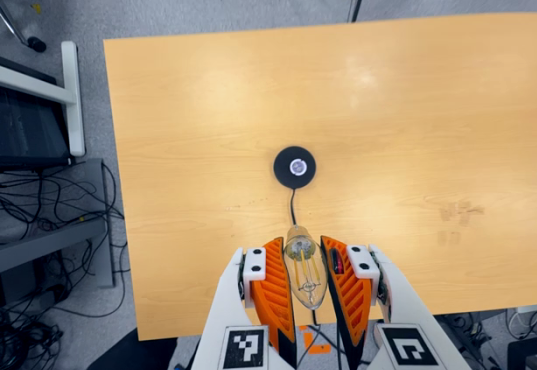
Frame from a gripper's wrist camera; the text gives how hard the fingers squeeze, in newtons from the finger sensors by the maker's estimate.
{"total": 18.9, "left": 20.7, "right": 17.0}